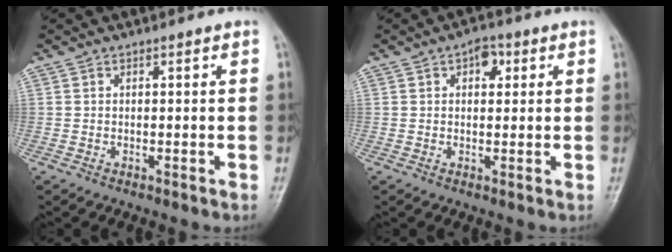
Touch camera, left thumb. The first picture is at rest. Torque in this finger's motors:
{"motor_torque": [0.95, 0.88, 0.63, -0.09, 0.11]}